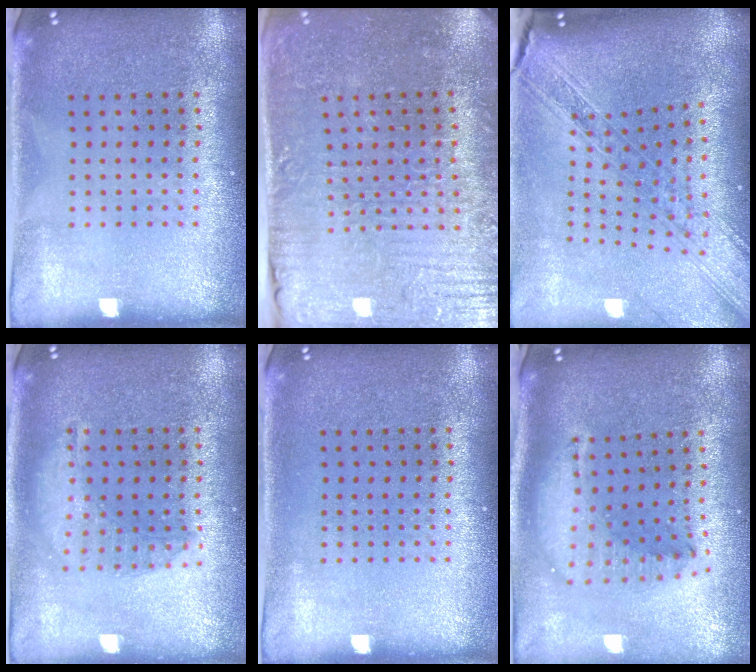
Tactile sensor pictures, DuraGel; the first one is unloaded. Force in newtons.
{"total": 3.9, "press": 3.8, "slide": 0.5}
{"total": 2.4, "press": 2.0, "slide": 1.3}
{"total": 1.3, "press": 1.3, "slide": 0.4}
{"total": 0.0}
{"total": 1.8, "press": 1.5, "slide": 1.0}